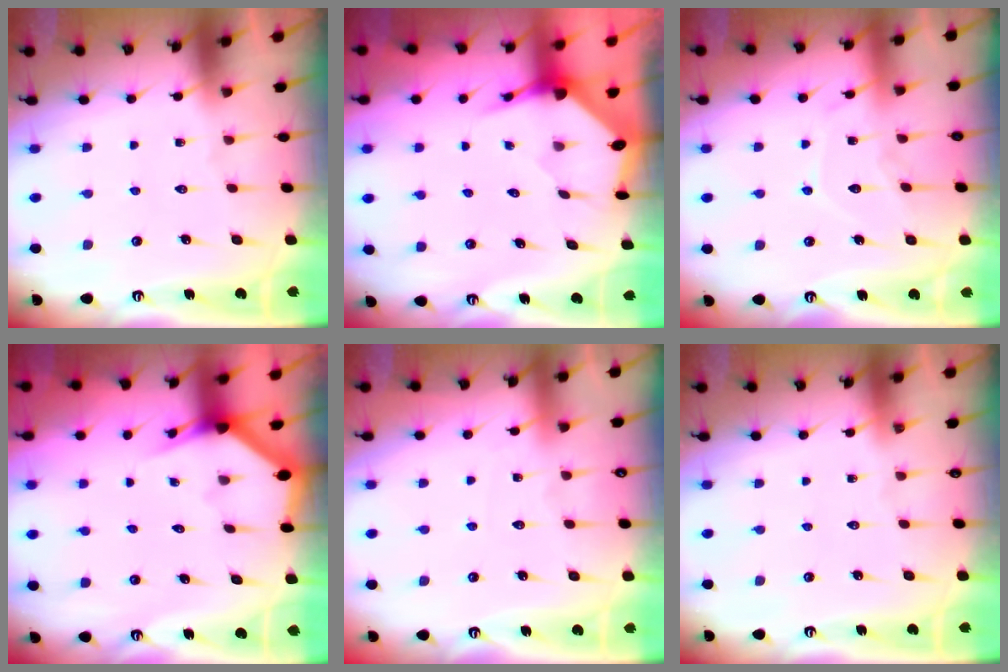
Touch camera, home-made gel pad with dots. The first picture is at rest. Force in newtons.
{"total": 3.7, "press": 3.6, "slide": 0.5}
{"total": 9.4, "press": 9.4, "slide": 0.2}
{"total": 2.8, "press": 2.8, "slide": 0.1}
{"total": 2.1, "press": 2.1, "slide": 0.2}
{"total": 0.0}